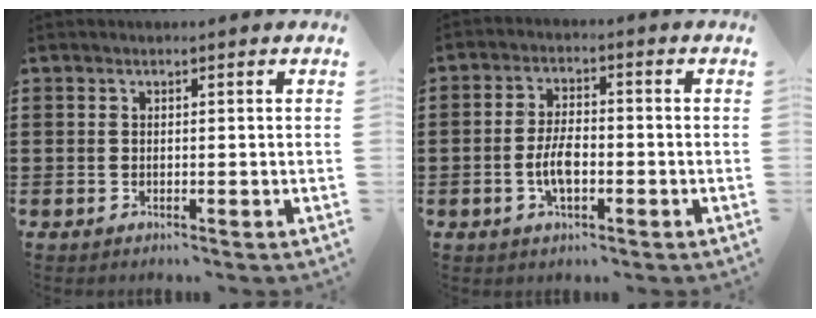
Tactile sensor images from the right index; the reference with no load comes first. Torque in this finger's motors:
{"motor_torque": [1.07, 1.07, 0.19, 0.05]}